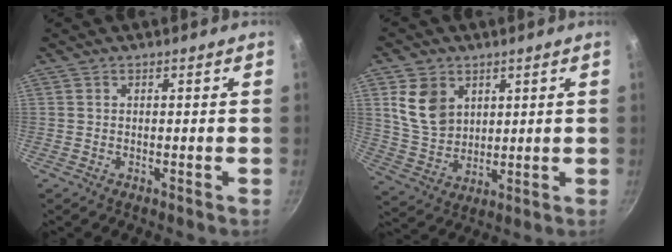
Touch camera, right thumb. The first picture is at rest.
{"total": 10.0, "force": [3.6, 7.7, 5.3], "torque": [-0.074, -0.020, 0.080]}